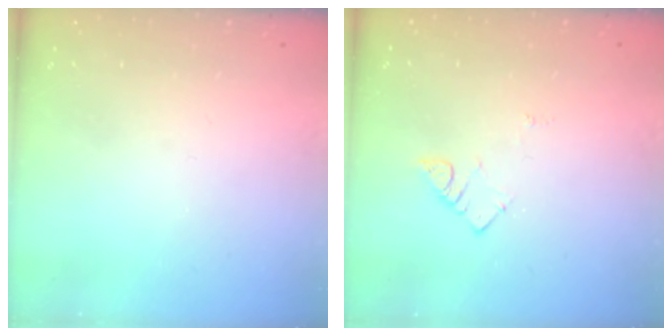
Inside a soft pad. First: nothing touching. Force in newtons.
{"total": 3.5, "press": 3.5, "slide": 0.4}